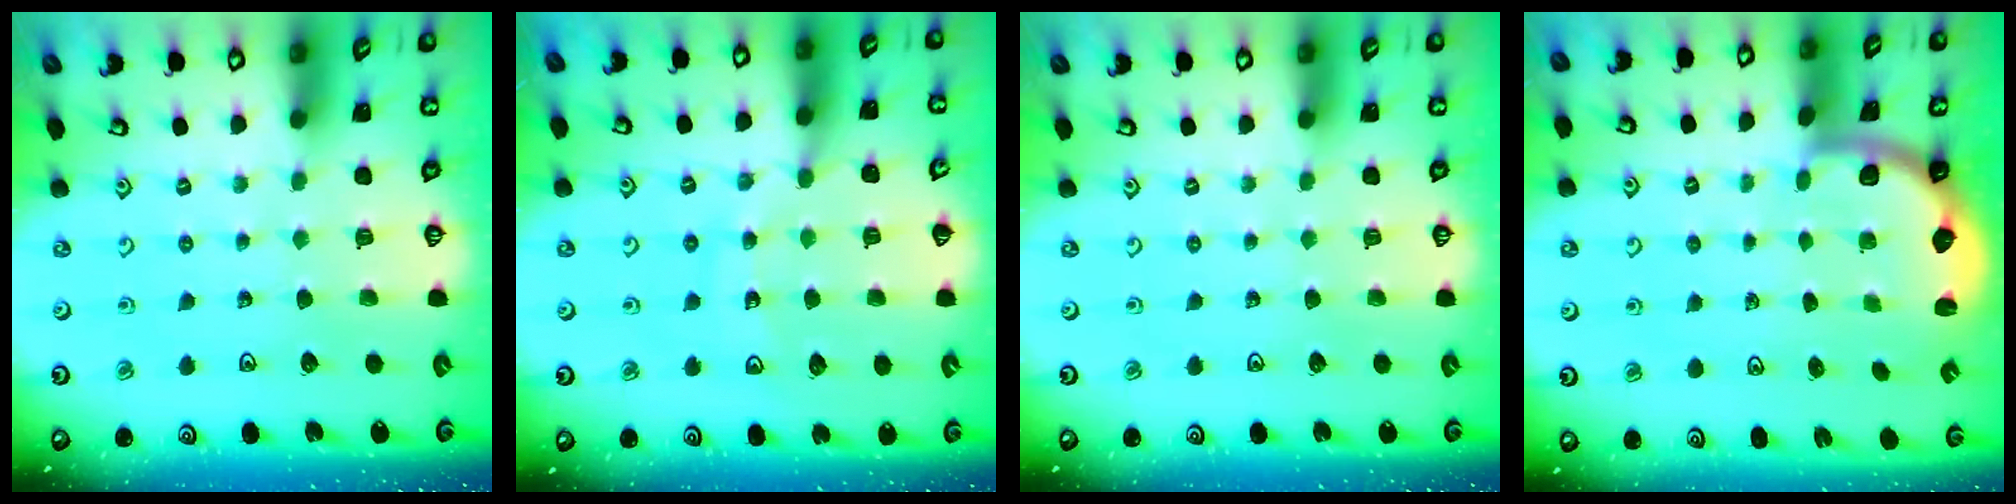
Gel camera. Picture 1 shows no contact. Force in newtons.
{"total": 12.8, "press": 12.6, "slide": 2.4}
{"total": 0.0}
{"total": 2.1, "press": 2.0, "slide": 0.8}